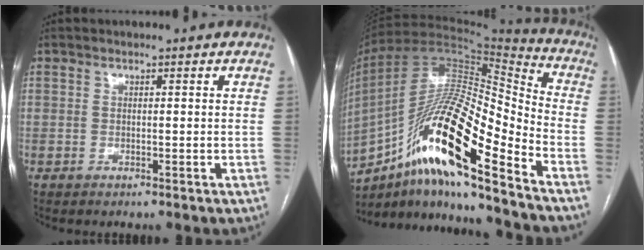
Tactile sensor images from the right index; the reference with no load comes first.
{"total": 22.1, "force": [-11.8, 3.1, 18.5], "torque": [-0.335, -0.002, -0.208]}